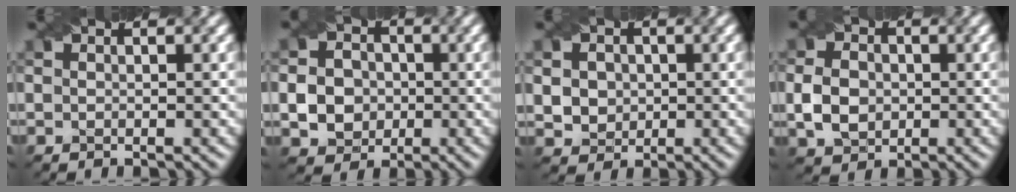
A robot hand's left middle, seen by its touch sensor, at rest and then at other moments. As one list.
[{"total": 4.3, "force": [-0.8, 3.8, 1.8], "torque": [-0.029, -0.001, -0.025]}, {"total": 4.6, "force": [0.7, 4.1, 2.1], "torque": [-0.048, 0.017, 0.008]}, {"total": 3.8, "force": [-0.6, 3.1, 2.2], "torque": [-0.049, -0.001, -0.014]}]